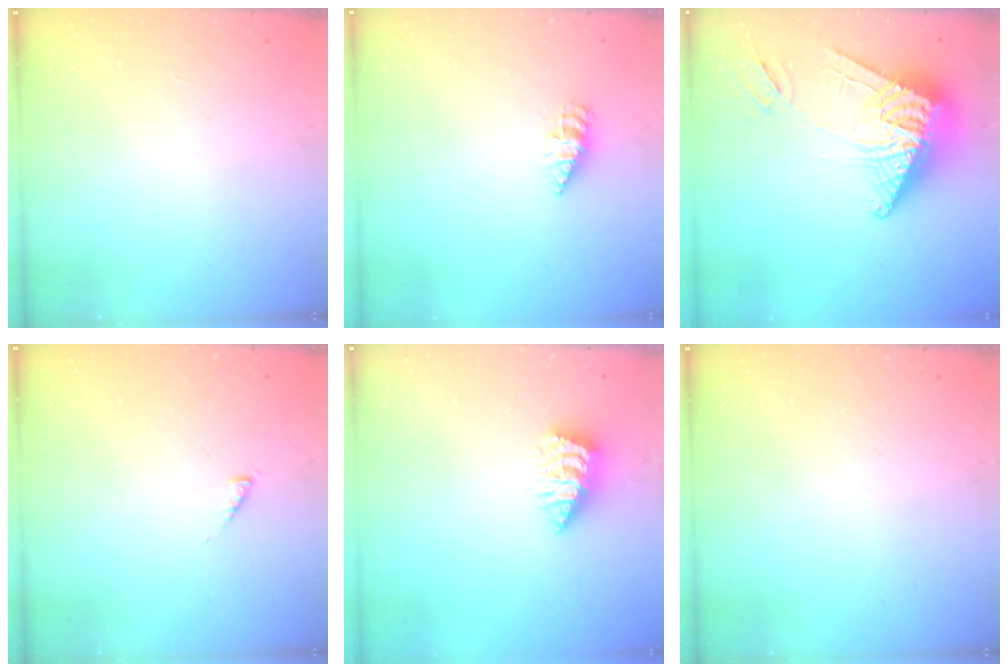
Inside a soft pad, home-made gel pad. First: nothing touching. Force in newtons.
{"total": 2.2, "press": 2.2, "slide": 0.3}
{"total": 12.4, "press": 12.3, "slide": 1.7}
{"total": 0.9, "press": 0.9, "slide": 0.3}
{"total": 2.6, "press": 2.6, "slide": 0.1}
{"total": 0.0}